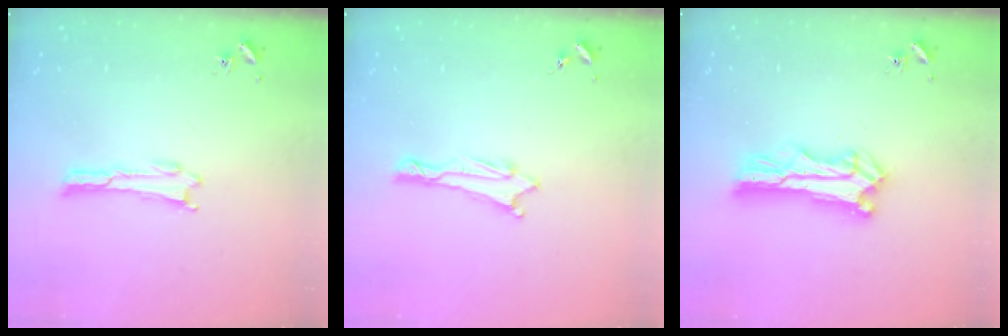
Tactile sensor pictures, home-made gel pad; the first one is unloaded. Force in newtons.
{"total": 1.0, "press": 1.0, "slide": 0.2}
{"total": 7.4, "press": 7.4, "slide": 0.7}